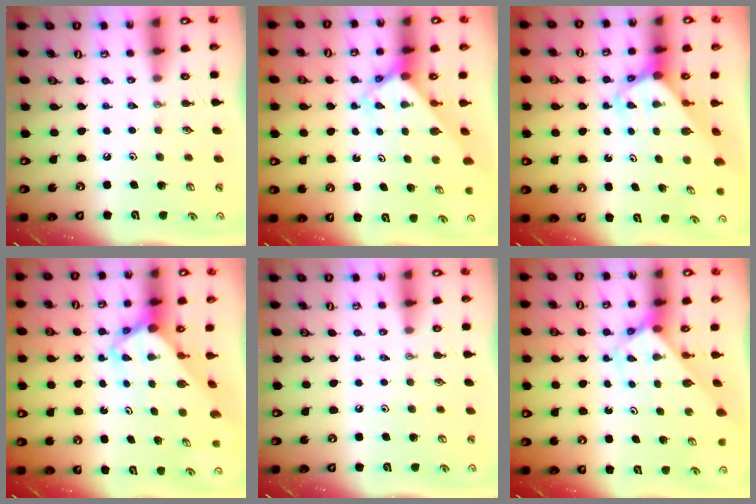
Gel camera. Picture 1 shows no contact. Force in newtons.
{"total": 2.8, "press": 2.8, "slide": 0.1}
{"total": 3.0, "press": 3.0, "slide": 0.1}
{"total": 3.7, "press": 3.7, "slide": 0.4}
{"total": 0.0}
{"total": 2.8, "press": 2.8, "slide": 0.1}